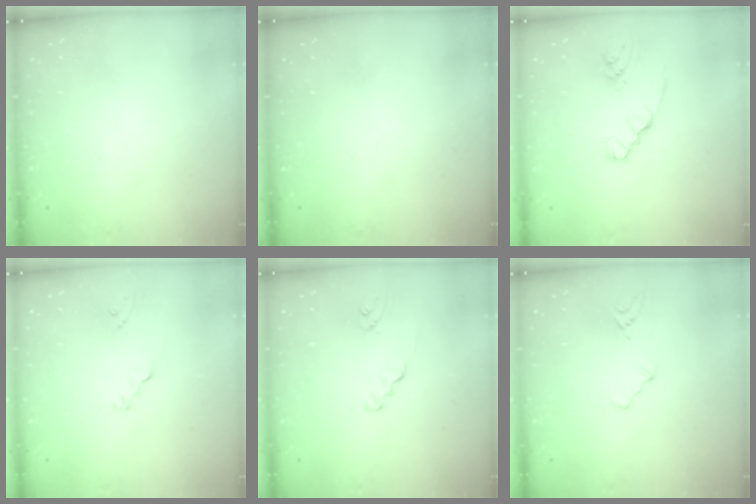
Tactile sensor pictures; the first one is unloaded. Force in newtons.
{"total": 0.0}
{"total": 3.3, "press": 3.3, "slide": 0.2}
{"total": 1.5, "press": 1.5, "slide": 0.2}
{"total": 1.7, "press": 1.7, "slide": 0.1}
{"total": 3.9, "press": 3.7, "slide": 1.1}